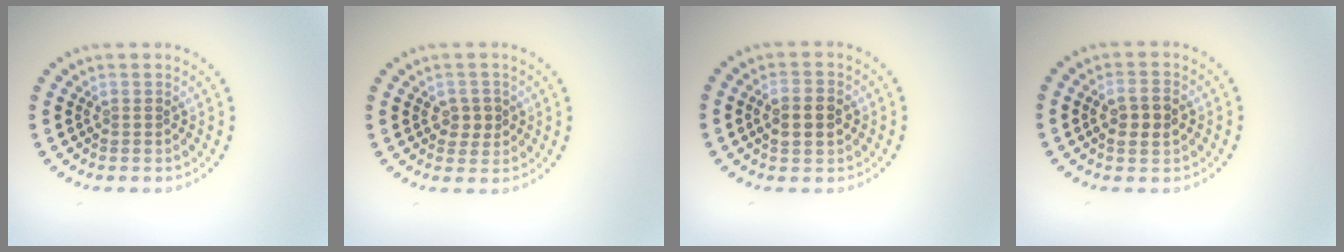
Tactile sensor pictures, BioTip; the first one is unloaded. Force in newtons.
{"total": 1.8, "press": 1.8, "slide": 0.5}
{"total": 2.9, "press": 2.9, "slide": 0.2}
{"total": 2.7, "press": 2.7, "slide": 0.5}